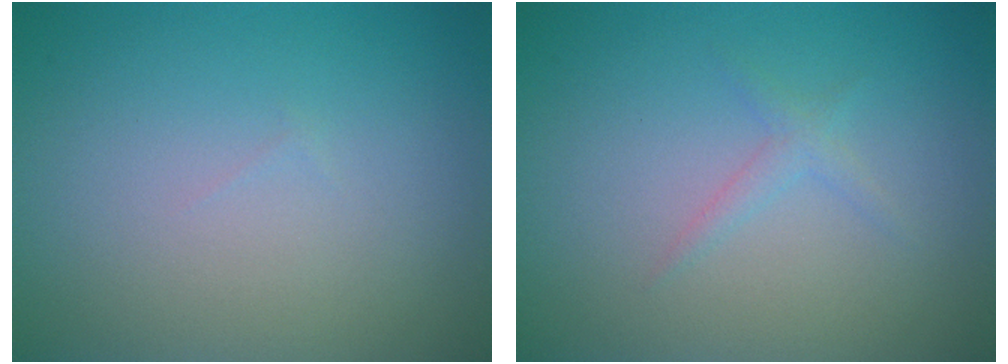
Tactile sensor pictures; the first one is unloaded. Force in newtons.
{"total": 1.1, "press": 1.1, "slide": 0.0}